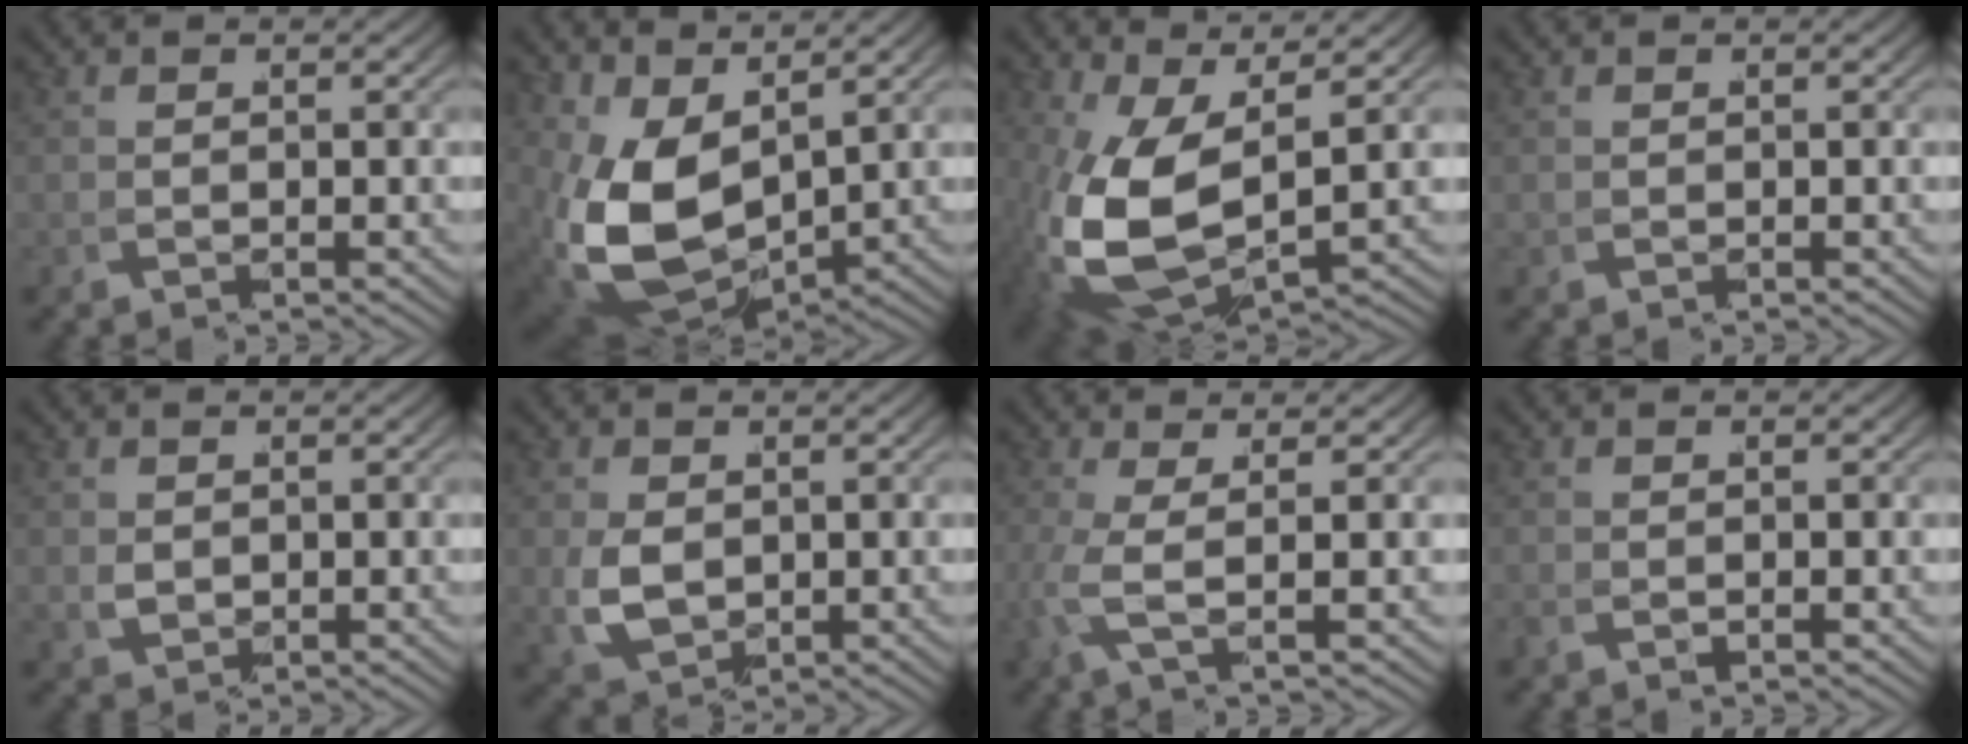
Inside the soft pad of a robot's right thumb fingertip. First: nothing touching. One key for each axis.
{"total": 10.9, "fx": -0.1, "fy": 7.1, "fz": 8.3, "tx": -0.217, "ty": -0.063, "tz": 0.039}
{"total": 11.9, "fx": -0.5, "fy": 7.3, "fz": 9.3, "tx": -0.244, "ty": -0.065, "tz": 0.034}
{"total": 0.0}
{"total": 1.8, "fx": 0.4, "fy": 1.3, "fz": 1.1, "tx": -0.030, "ty": -0.009, "tz": 0.021}
{"total": 5.0, "fx": 0.2, "fy": 3.7, "fz": 3.4, "tx": -0.089, "ty": -0.027, "tz": 0.029}
{"total": 4.1, "fx": 1.3, "fy": 0.5, "fz": 3.8, "tx": -0.104, "ty": -0.007, "tz": 0.027}
{"total": 0.6, "fx": -0.2, "fy": 0.3, "fz": 0.5, "tx": -0.014, "ty": 0.000, "tz": -0.004}